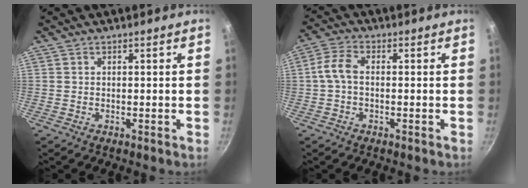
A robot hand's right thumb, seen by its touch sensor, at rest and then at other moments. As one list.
[{"total": 4.6, "force": [-0.3, 2.9, 3.6], "torque": [-0.079, 0.021, -0.014]}]